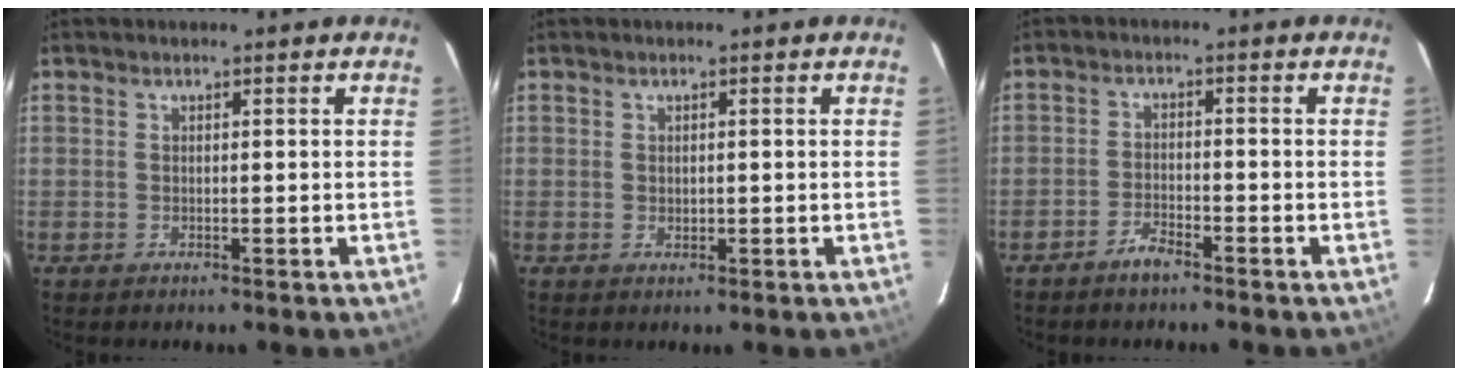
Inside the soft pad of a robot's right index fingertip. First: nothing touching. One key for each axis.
{"total": 0.9, "fx": 0.1, "fy": 0.8, "fz": 0.4, "tx": -0.006, "ty": -0.001, "tz": 0.004}
{"total": 3.3, "fx": -2.8, "fy": 0.8, "fz": 1.5, "tx": -0.042, "ty": 0.003, "tz": -0.055}